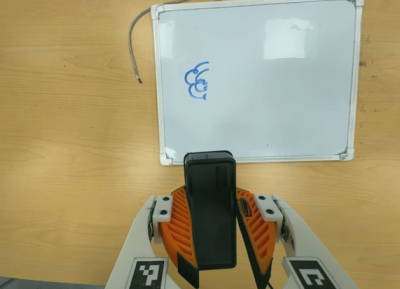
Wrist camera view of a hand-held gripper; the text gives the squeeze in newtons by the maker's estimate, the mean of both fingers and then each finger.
{"total": 9.1, "left": 9.6, "right": 8.5}